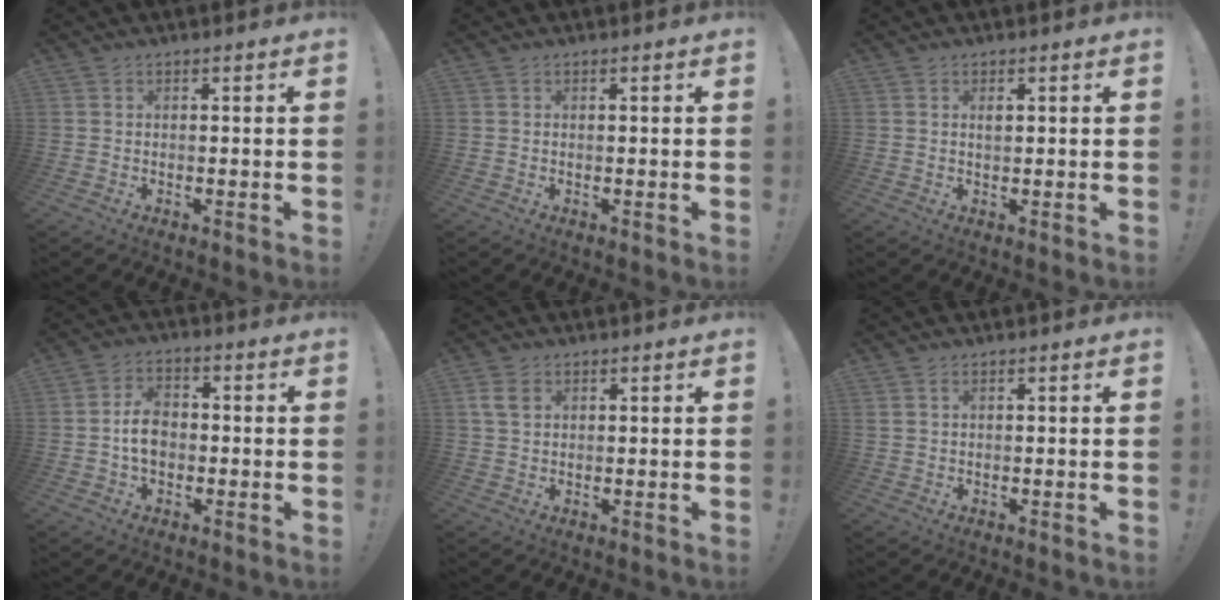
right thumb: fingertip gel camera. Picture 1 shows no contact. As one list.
[{"total": 0.0}, {"total": 1.3, "force": [0.3, 0.7, 1.0], "torque": [-0.018, 0.002, 0.005]}, {"total": 7.5, "force": [-1.2, 5.6, 4.8], "torque": [-0.078, 0.013, -0.023]}, {"total": 4.3, "force": [1.7, 2.7, 3.0], "torque": [-0.043, 0.001, 0.033]}, {"total": 0.9, "force": [0.4, 0.5, 0.7], "torque": [-0.018, 0.005, 0.008]}]